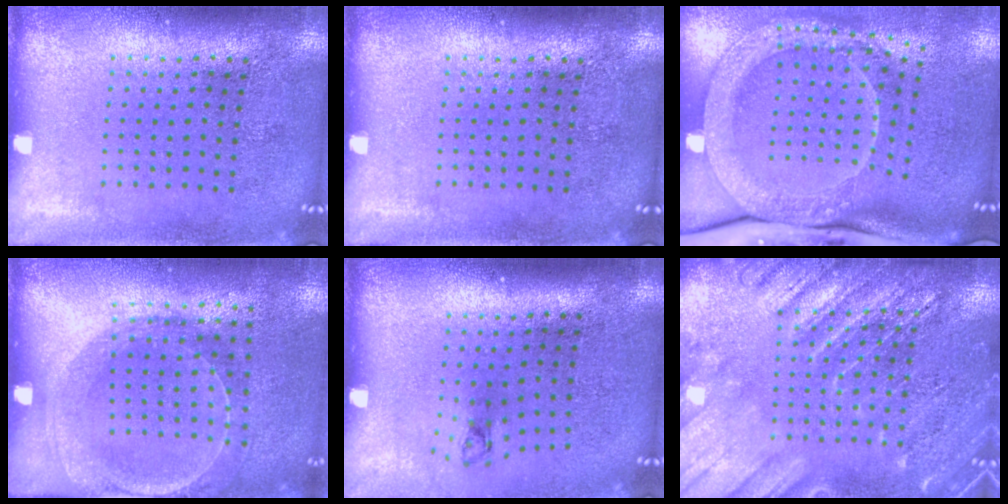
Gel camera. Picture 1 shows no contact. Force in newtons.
{"total": 0.0}
{"total": 2.7, "press": 2.3, "slide": 1.5}
{"total": 1.5, "press": 1.5, "slide": 0.4}
{"total": 0.7, "press": 0.3, "slide": 0.6}
{"total": 4.2, "press": 4.1, "slide": 0.5}